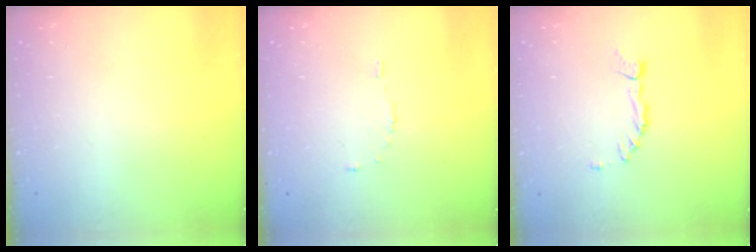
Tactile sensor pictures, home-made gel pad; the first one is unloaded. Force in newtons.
{"total": 3.8, "press": 3.8, "slide": 0.2}
{"total": 1.5, "press": 1.5, "slide": 0.4}